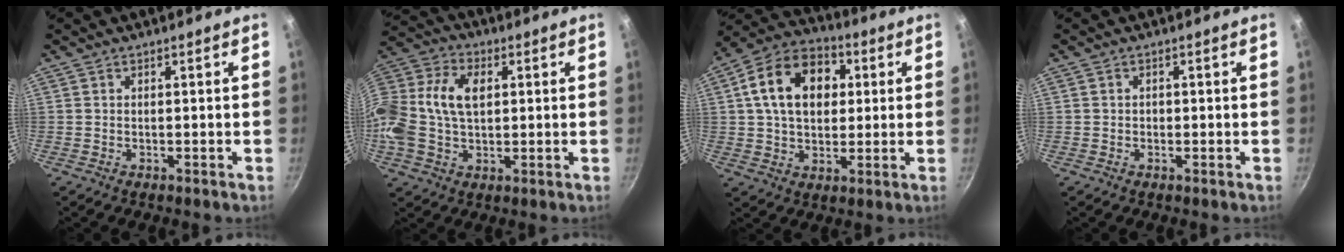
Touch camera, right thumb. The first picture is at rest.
{"total": 16.1, "force": [1.6, 10.8, 11.9], "torque": [-0.243, 0.027, 0.017]}
{"total": 16.1, "force": [3.5, 11.4, 10.8], "torque": [-0.152, 0.020, 0.045]}
{"total": 0.6, "force": [-0.2, 0.5, 0.2], "torque": [-0.001, 0.002, -0.005]}